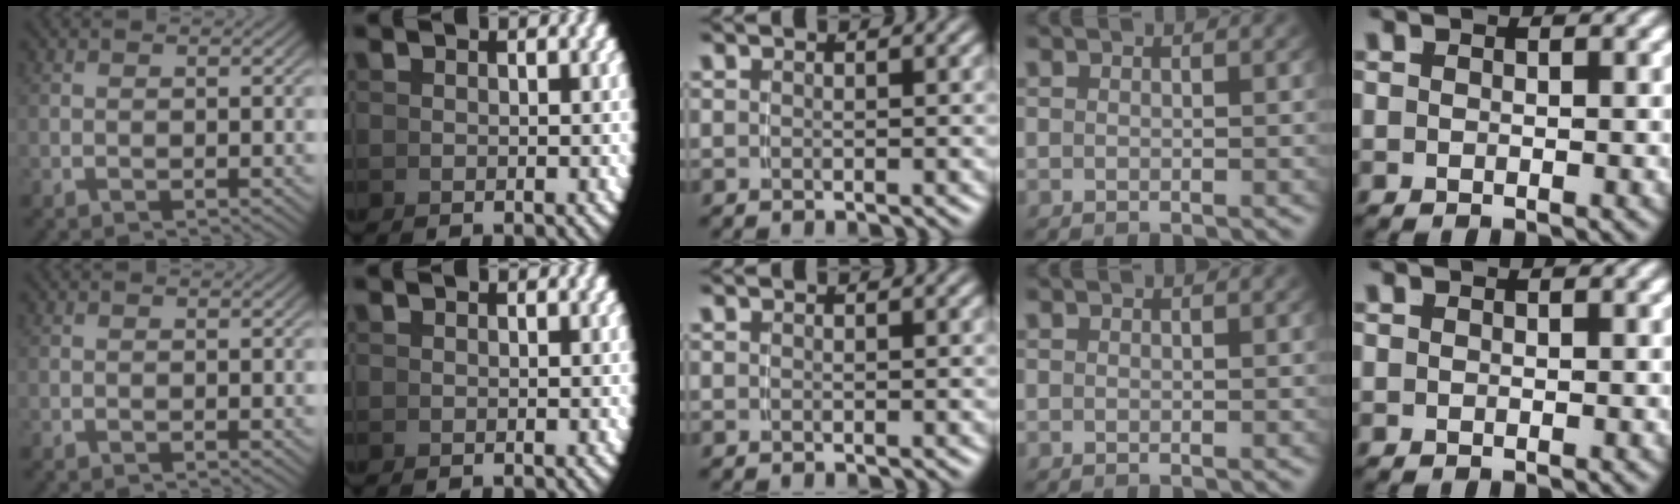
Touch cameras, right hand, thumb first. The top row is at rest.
{}